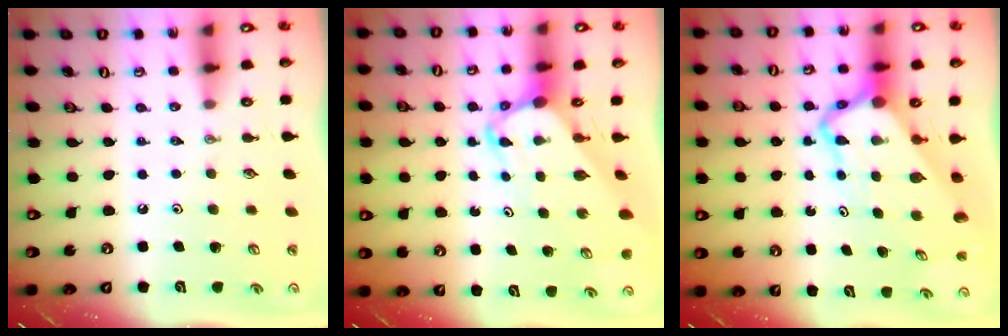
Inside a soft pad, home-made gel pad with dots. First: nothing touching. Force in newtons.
{"total": 5.5, "press": 5.5, "slide": 0.3}
{"total": 8.8, "press": 8.8, "slide": 0.7}